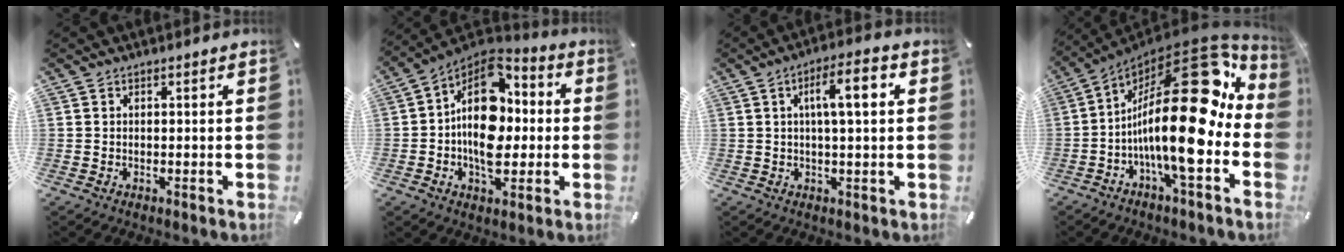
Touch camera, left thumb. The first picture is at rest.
{"total": 18.0, "force": [-0.4, 12.2, 13.2], "torque": [-0.229, -0.003, -0.011]}
{"total": 8.9, "force": [2.1, 2.1, 8.4], "torque": [-0.140, 0.000, 0.025]}
{"total": 29.4, "force": [1.4, 10.1, 27.6], "torque": [-0.475, -0.037, 0.024]}